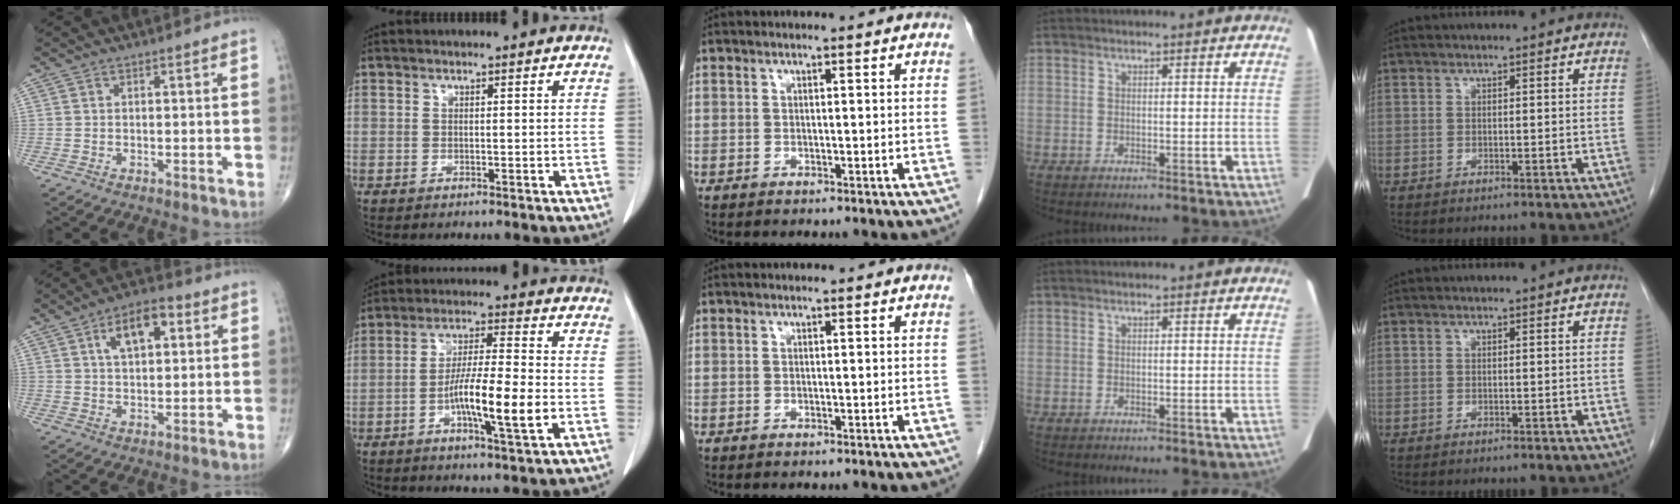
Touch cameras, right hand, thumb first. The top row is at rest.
{"thumb": {"total": 8.9, "force": [3.0, 4.5, 7.1], "torque": [-0.099, 0.008, 0.043]}, "index": {"total": 10.9, "force": [-3.1, 0.7, 10.4], "torque": [-0.186, -0.006, -0.058]}}